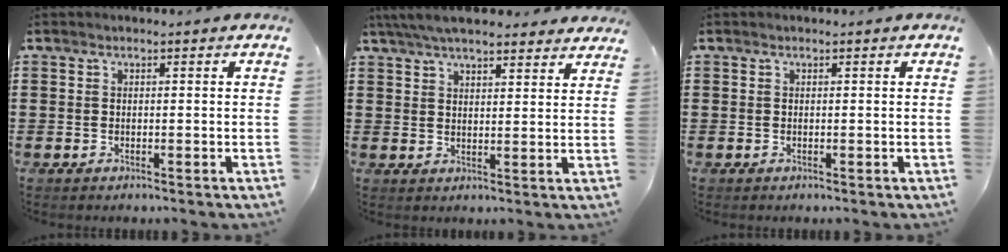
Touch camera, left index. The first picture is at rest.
{"total": 6.0, "force": [5.5, 1.2, 2.0], "torque": [-0.056, -0.009, 0.103]}
{"total": 0.0}